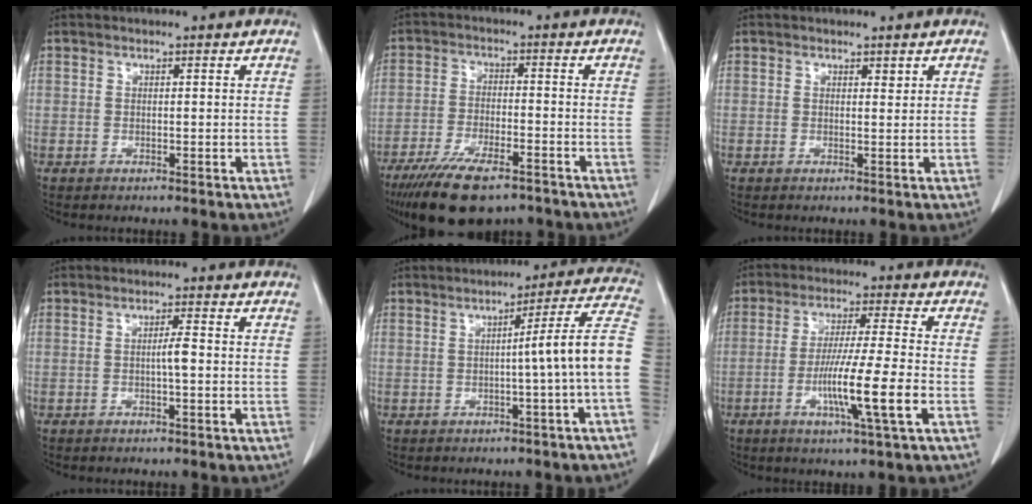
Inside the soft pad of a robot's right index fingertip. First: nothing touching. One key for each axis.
{"total": 12.7, "fx": -9.3, "fy": 3.8, "fz": 7.7, "tx": -0.134, "ty": -0.021, "tz": -0.151}
{"total": 0.8, "fx": 0.6, "fy": 0.4, "fz": 0.3, "tx": -0.009, "ty": -0.006, "tz": 0.008}
{"total": 1.9, "fx": -0.4, "fy": 0.0, "fz": 1.8, "tx": -0.032, "ty": 0.002, "tz": -0.006}
{"total": 9.5, "fx": -1.4, "fy": -1.8, "fz": 9.2, "tx": -0.119, "ty": 0.017, "tz": -0.021}
{"total": 10.4, "fx": -3.3, "fy": -0.8, "fz": 9.8, "tx": -0.182, "ty": -0.016, "tz": -0.062}